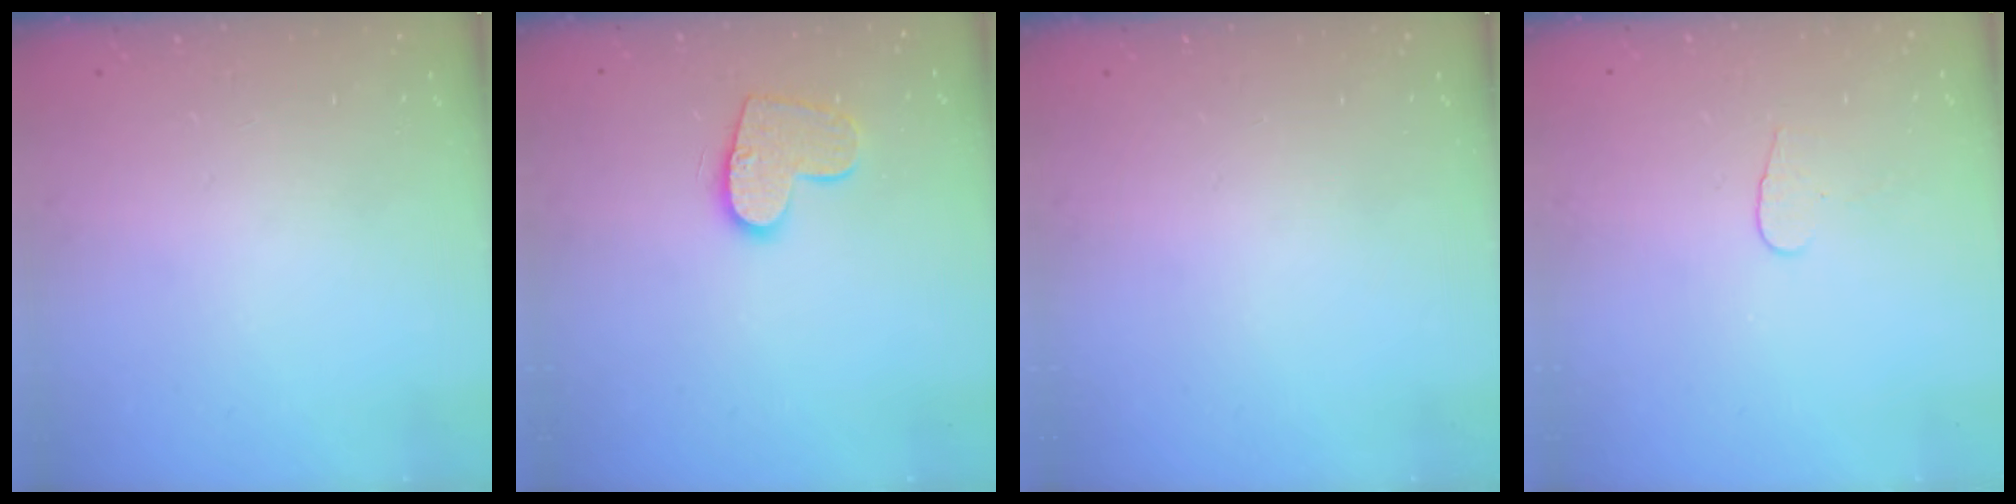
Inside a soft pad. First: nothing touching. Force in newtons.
{"total": 11.4, "press": 11.3, "slide": 0.6}
{"total": 0.0}
{"total": 4.0, "press": 4.0, "slide": 0.4}